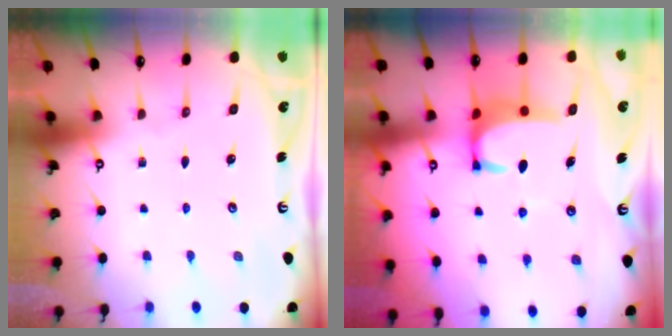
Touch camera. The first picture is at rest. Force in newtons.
{"total": 4.5, "press": 4.4, "slide": 1.1}